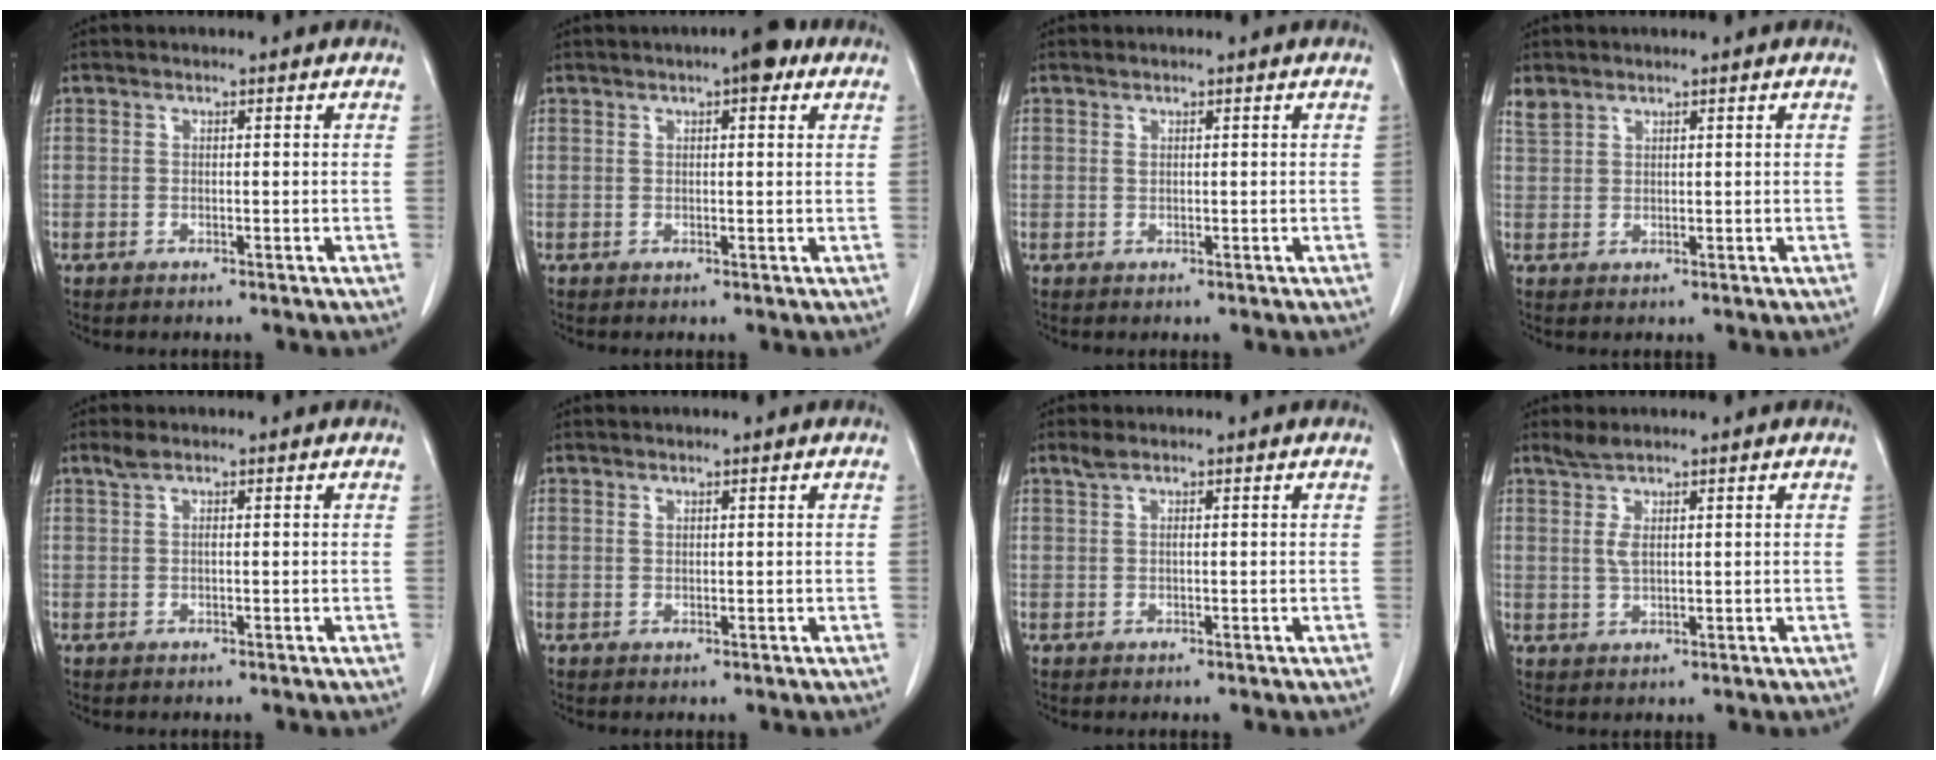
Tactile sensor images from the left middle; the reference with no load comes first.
{"total": 4.2, "force": [2.3, 0.9, 3.3], "torque": [-0.050, 0.009, 0.027]}
{"total": 0.5, "force": [0.4, 0.2, 0.2], "torque": [-0.001, -0.003, 0.007]}
{"total": 1.9, "force": [1.7, 0.8, 0.3], "torque": [-0.010, 0.009, 0.039]}
{"total": 1.4, "force": [0.9, 0.2, 1.0], "torque": [-0.032, 0.013, 0.019]}
{"total": 0.6, "force": [0.6, 0.0, 0.2], "torque": [-0.009, -0.001, 0.013]}
{"total": 1.4, "force": [0.9, 0.2, 1.0], "torque": [-0.030, 0.012, 0.021]}
{"total": 3.0, "force": [2.0, 0.7, 2.2], "torque": [-0.051, 0.002, 0.045]}